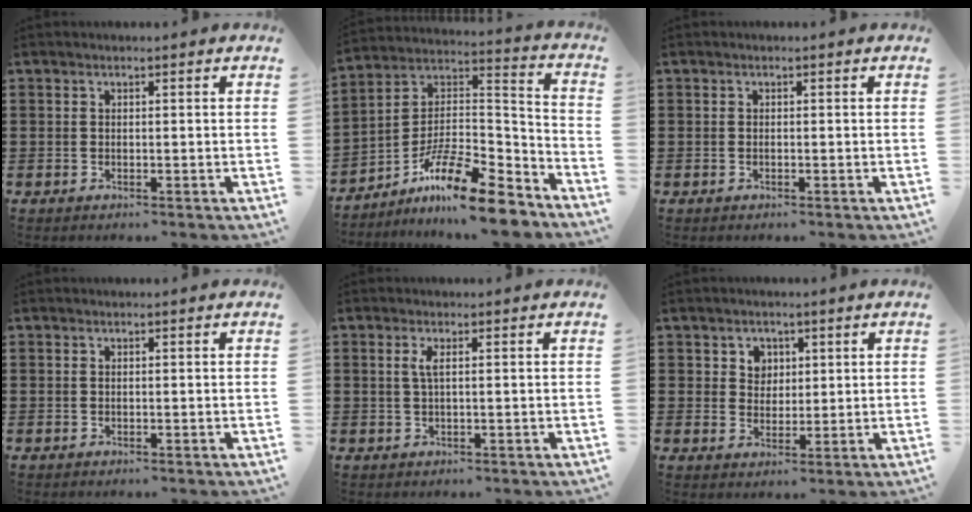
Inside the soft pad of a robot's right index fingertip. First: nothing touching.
{"total": 13.5, "force": [-10.2, 2.7, 8.4], "torque": [-0.148, 0.023, -0.191]}
{"total": 0.0}
{"total": 0.0}
{"total": 1.7, "force": [0.3, 0.2, 1.7], "torque": [-0.035, 0.000, 0.005]}
{"total": 3.1, "force": [1.4, 2.7, 0.5], "torque": [-0.023, 0.012, 0.023]}